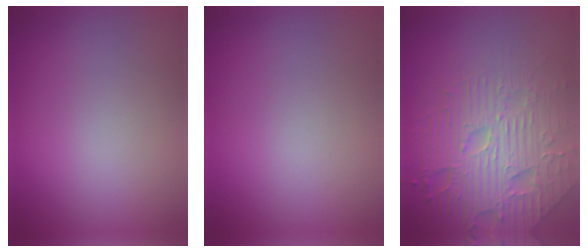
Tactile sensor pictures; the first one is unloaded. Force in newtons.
{"total": 0.0}
{"total": 8.6, "press": 6.2, "slide": 6.0}